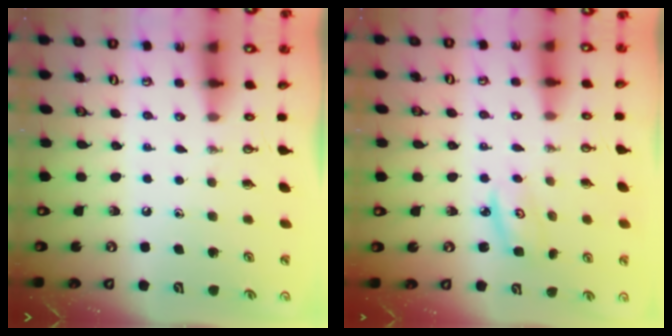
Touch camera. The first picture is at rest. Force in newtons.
{"total": 3.3, "press": 3.3, "slide": 0.3}